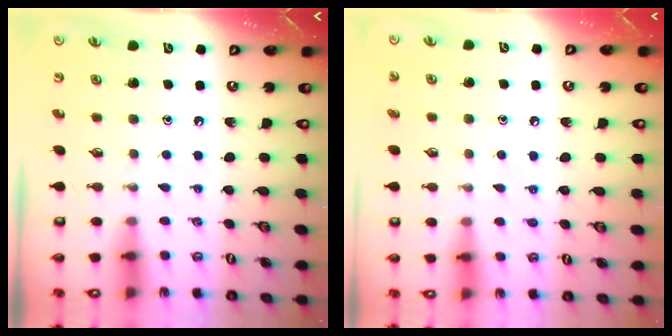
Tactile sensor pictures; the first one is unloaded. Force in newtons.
{"total": 3.7, "press": 3.7, "slide": 0.4}